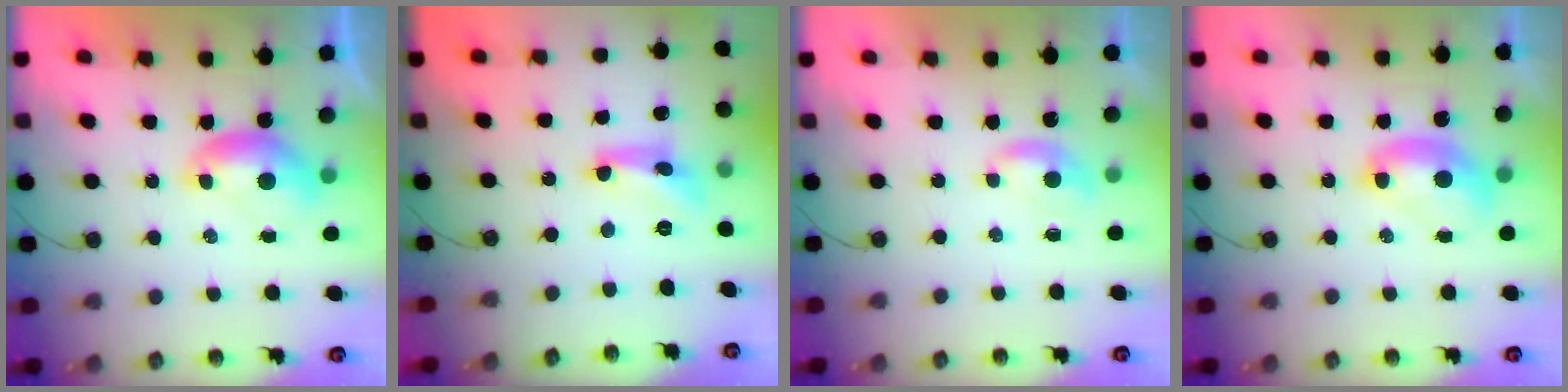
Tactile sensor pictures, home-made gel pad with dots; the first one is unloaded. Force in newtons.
{"total": 6.4, "press": 6.4, "slide": 0.4}
{"total": 1.5, "press": 1.5, "slide": 0.4}
{"total": 2.7, "press": 2.7, "slide": 0.1}